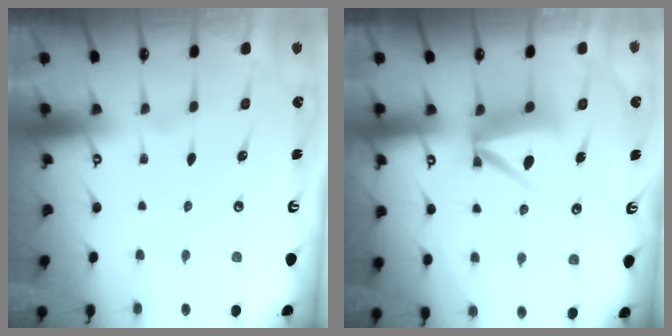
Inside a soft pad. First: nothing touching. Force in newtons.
{"total": 8.7, "press": 8.7, "slide": 1.0}